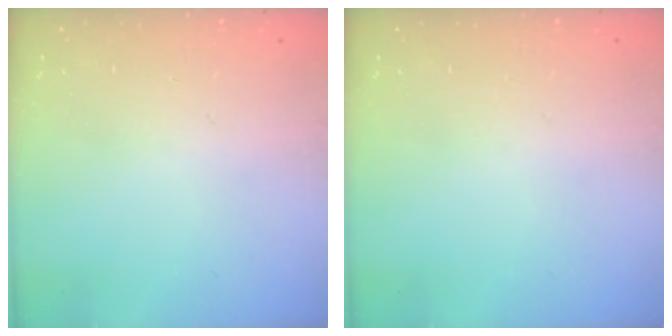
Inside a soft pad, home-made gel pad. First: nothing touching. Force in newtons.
{"total": 0.0}